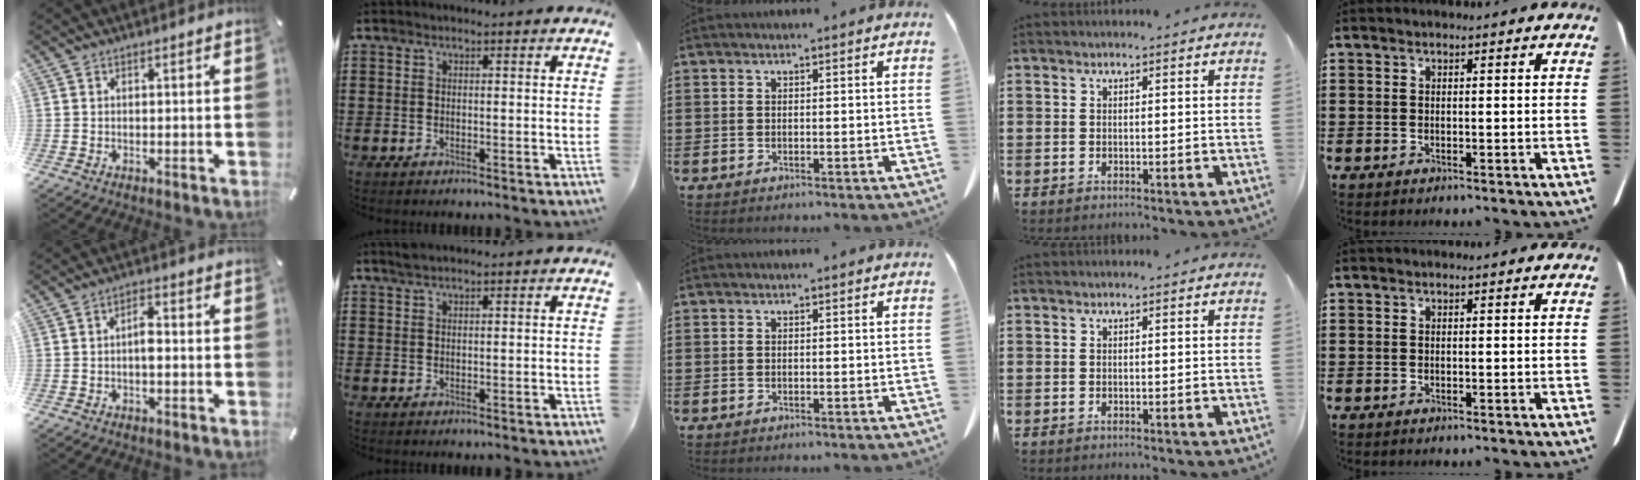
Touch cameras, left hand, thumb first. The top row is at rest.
{"thumb": {"total": 3.5, "force": [-0.6, 1.7, 3.0], "torque": [-0.056, 0.011, -0.012]}, "index": {"total": 1.2, "force": [1.0, 0.2, 0.7], "torque": [-0.015, 0.002, 0.017]}}